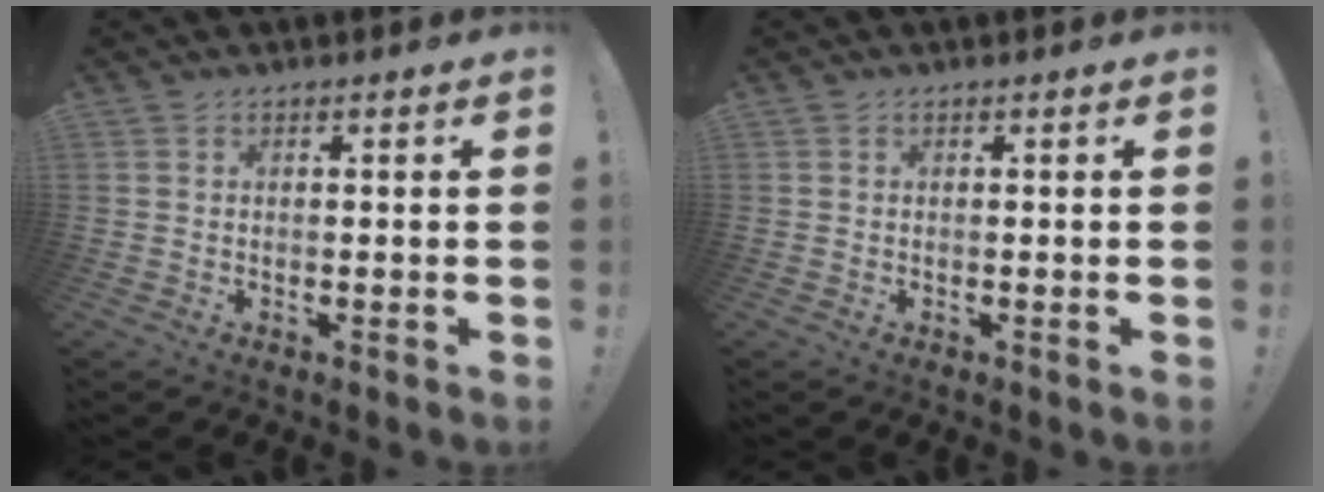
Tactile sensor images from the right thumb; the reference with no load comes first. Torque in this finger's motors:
{"motor_torque": [-0.16, -0.16, -0.01, 0.00, 0.00]}